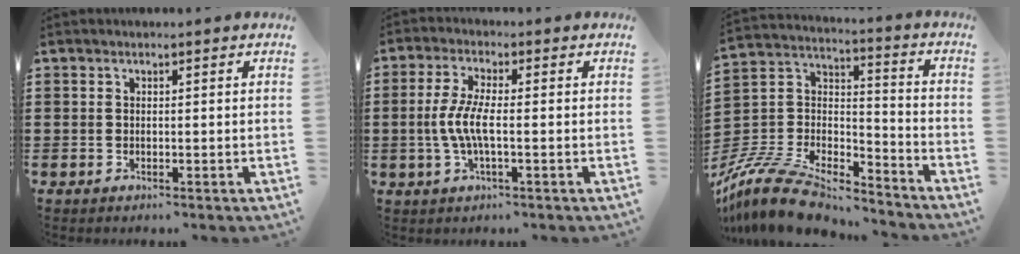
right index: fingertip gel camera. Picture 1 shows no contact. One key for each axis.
{"total": 5.5, "fx": -1.0, "fy": 1.3, "fz": 5.3, "tx": -0.129, "ty": -0.010, "tz": -0.031}
{"total": 11.8, "fx": -10.5, "fy": 3.2, "fz": 4.4, "tx": -0.104, "ty": 0.011, "tz": -0.209}